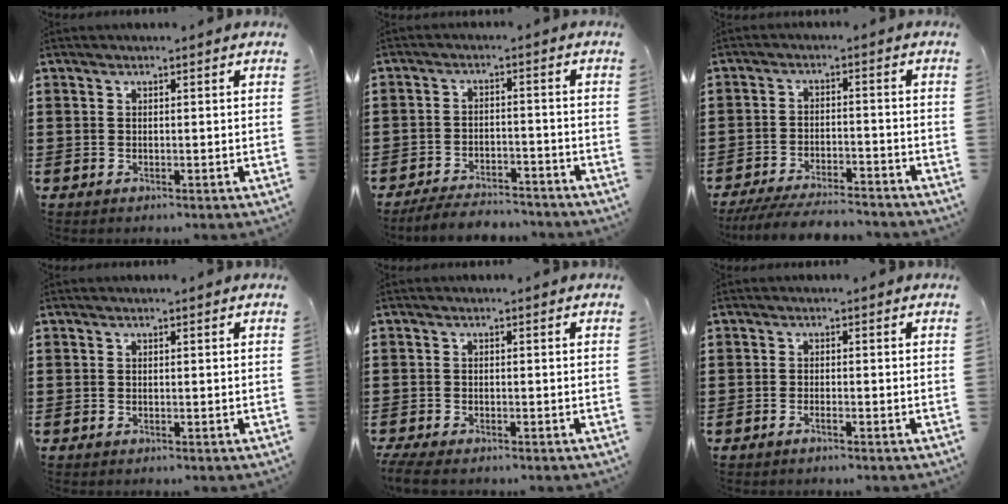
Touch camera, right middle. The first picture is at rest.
{"total": 4.5, "force": [-4.4, 0.7, 0.5], "torque": [-0.009, 0.006, -0.091]}
{"total": 5.7, "force": [-5.4, 0.4, 1.9], "torque": [-0.042, -0.007, -0.107]}
{"total": 0.0}
{"total": 1.6, "force": [-1.4, 0.2, 0.7], "torque": [-0.028, -0.006, -0.033]}
{"total": 1.0, "force": [-0.7, 0.0, 0.7], "torque": [-0.014, -0.004, -0.012]}